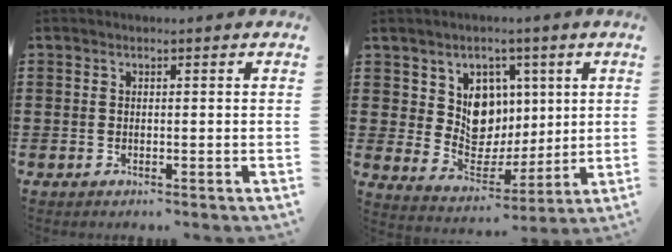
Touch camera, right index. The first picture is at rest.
{"total": 8.2, "force": [3.0, 7.2, 2.5], "torque": [-0.065, -0.016, 0.057]}